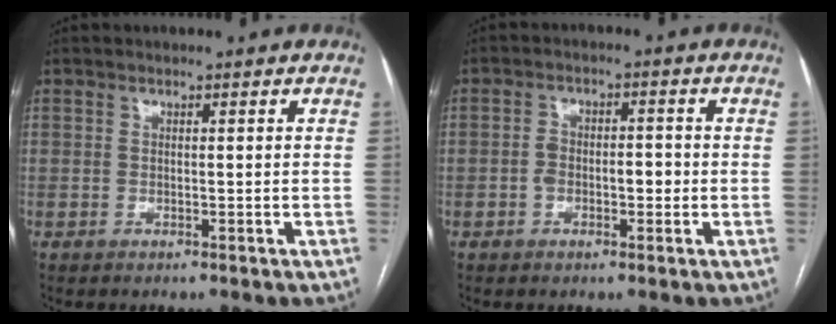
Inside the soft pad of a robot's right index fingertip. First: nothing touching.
{"total": 4.2, "force": [-0.9, 2.4, 3.3], "torque": [-0.056, 0.020, -0.013]}